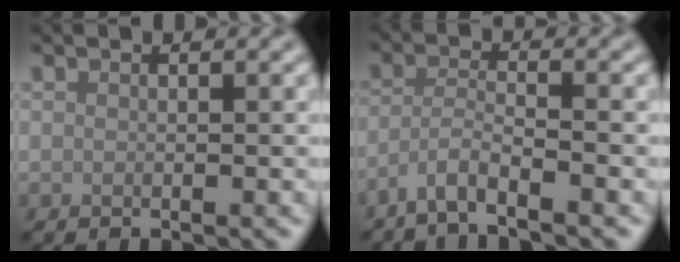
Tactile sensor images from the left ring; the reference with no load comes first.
{"total": 3.1, "force": [-2.4, 0.4, 1.9], "torque": [-0.035, -0.002, -0.060]}